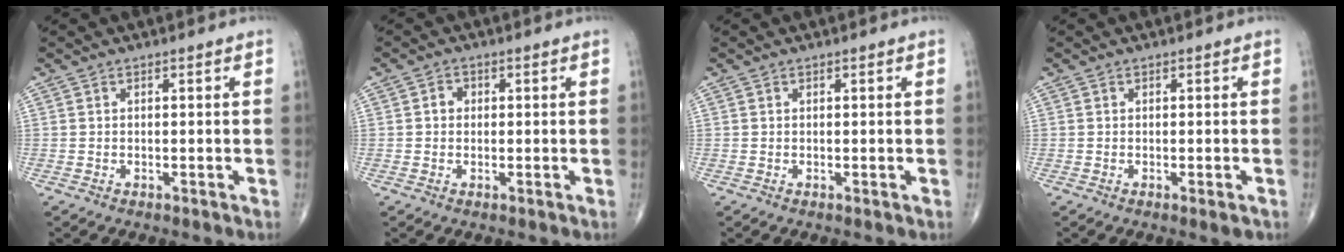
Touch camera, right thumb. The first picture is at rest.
{"total": 1.9, "force": [0.1, 1.7, 0.8], "torque": [-0.003, 0.006, -0.002]}
{"total": 0.0}
{"total": 1.3, "force": [-0.5, 0.4, 1.1], "torque": [-0.015, -0.004, -0.006]}